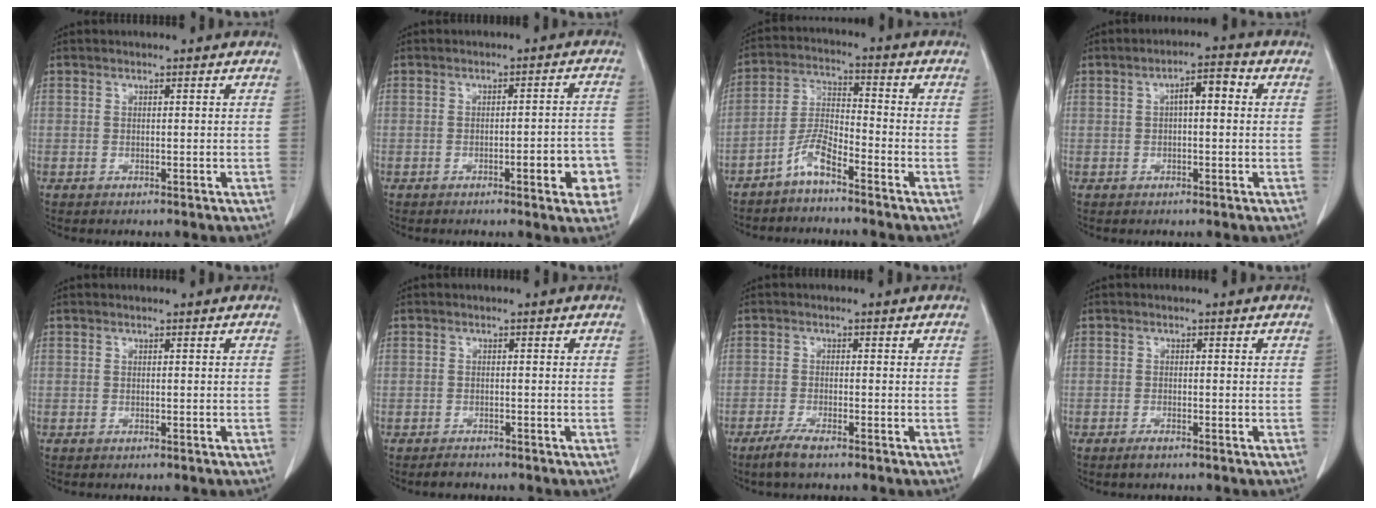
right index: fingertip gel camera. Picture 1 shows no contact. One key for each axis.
{"total": 6.9, "fx": -2.8, "fy": 1.4, "fz": 6.1, "tx": -0.064, "ty": 0.010, "tz": -0.034}
{"total": 5.3, "fx": -4.1, "fy": 0.9, "fz": 3.2, "tx": -0.074, "ty": 0.000, "tz": -0.085}
{"total": 4.1, "fx": 0.7, "fy": 1.2, "fz": 3.9, "tx": -0.063, "ty": 0.019, "tz": 0.007}
{"total": 0.0}
{"total": 1.5, "fx": -1.3, "fy": 0.8, "fz": 0.1, "tx": -0.005, "ty": 0.000, "tz": -0.022}
{"total": 2.9, "fx": -2.1, "fy": 0.3, "fz": 2.0, "tx": -0.043, "ty": -0.004, "tz": -0.043}
{"total": 1.1, "fx": -0.9, "fy": 0.2, "fz": 0.7, "tx": -0.011, "ty": -0.002, "tz": -0.014}